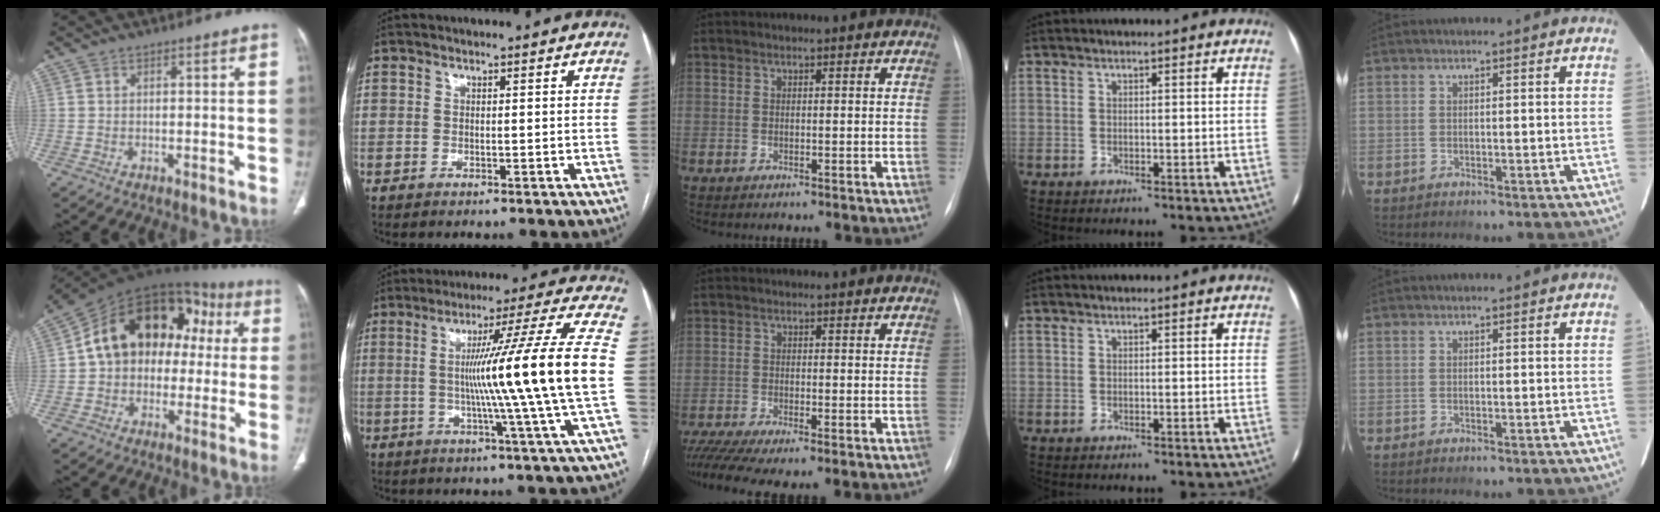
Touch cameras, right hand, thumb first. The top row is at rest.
{"thumb": {"total": 21.4, "force": [2.8, 15.0, 15.0], "torque": [-0.194, 0.056, 0.037]}, "index": {"total": 17.7, "force": [-0.6, -3.3, 17.3], "torque": [-0.258, -0.007, -0.020]}, "middle": {"total": 6.8, "force": [-5.2, 0.6, 4.4], "torque": [-0.081, -0.010, -0.088]}}